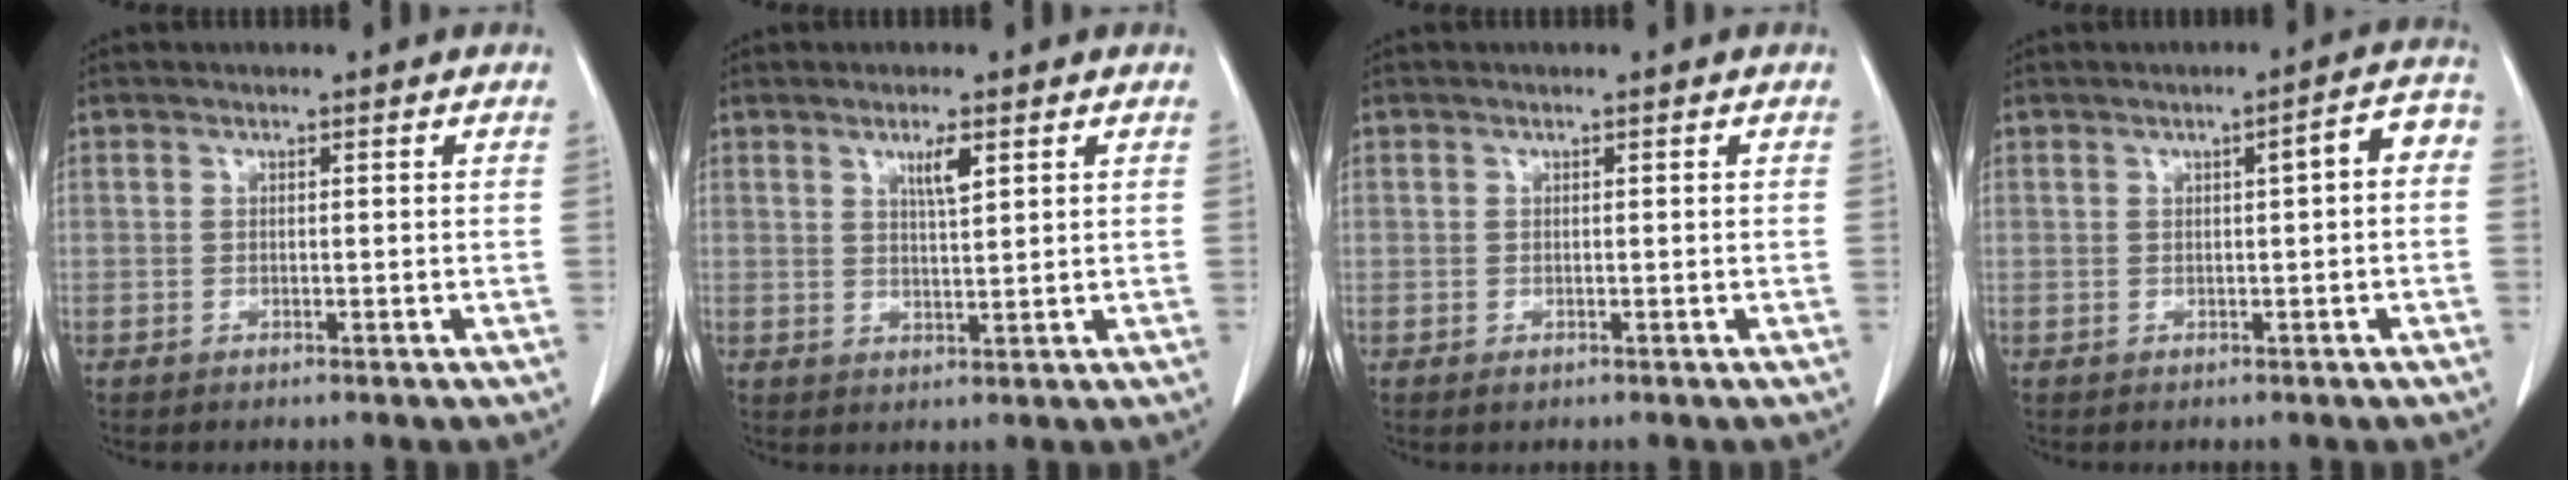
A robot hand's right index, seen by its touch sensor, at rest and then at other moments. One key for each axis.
{"total": 3.1, "fx": 1.7, "fy": 0.3, "fz": 2.6, "tx": -0.046, "ty": -0.003, "tz": 0.030}
{"total": 0.5, "fx": -0.1, "fy": 0.5, "fz": 0.2, "tx": 0.000, "ty": 0.002, "tz": -0.002}
{"total": 4.1, "fx": 0.2, "fy": 0.8, "fz": 4.0, "tx": -0.045, "ty": 0.018, "tz": -0.002}